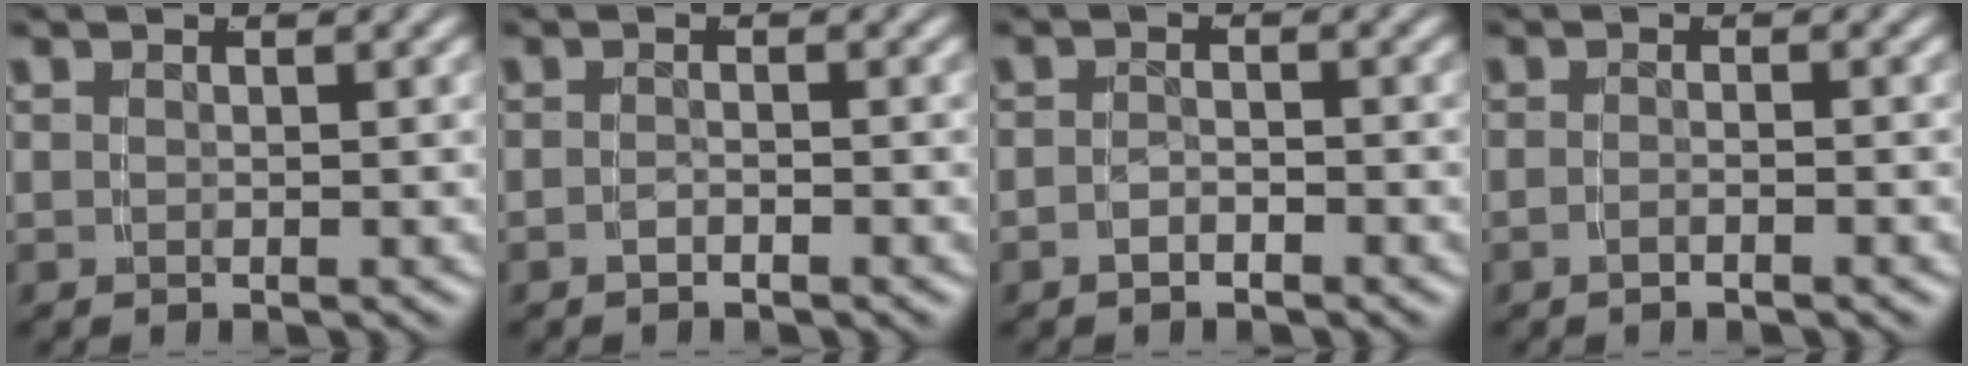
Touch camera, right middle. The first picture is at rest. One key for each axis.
{"total": 1.0, "fx": -0.9, "fy": -0.2, "fz": 0.3, "tx": -0.010, "ty": -0.001, "tz": -0.016}
{"total": 1.4, "fx": -1.2, "fy": 0.5, "fz": 0.5, "tx": -0.011, "ty": -0.004, "tz": -0.020}
{"total": 1.4, "fx": -1.2, "fy": -0.3, "fz": 0.8, "tx": -0.018, "ty": 0.001, "tz": -0.022}